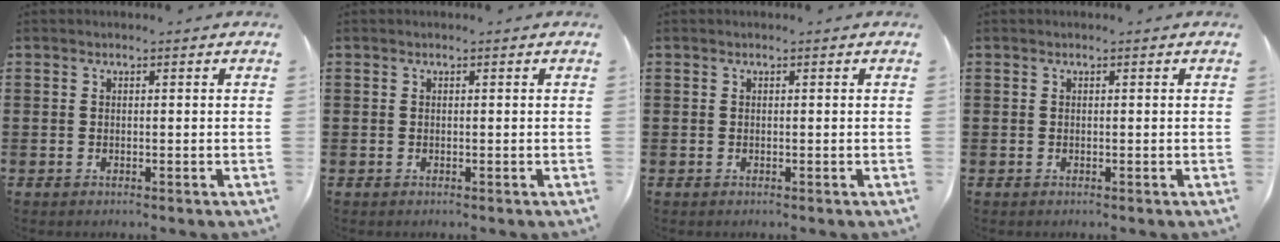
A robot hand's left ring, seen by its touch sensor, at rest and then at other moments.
{"total": 0.0}
{"total": 0.0}
{"total": 0.0}